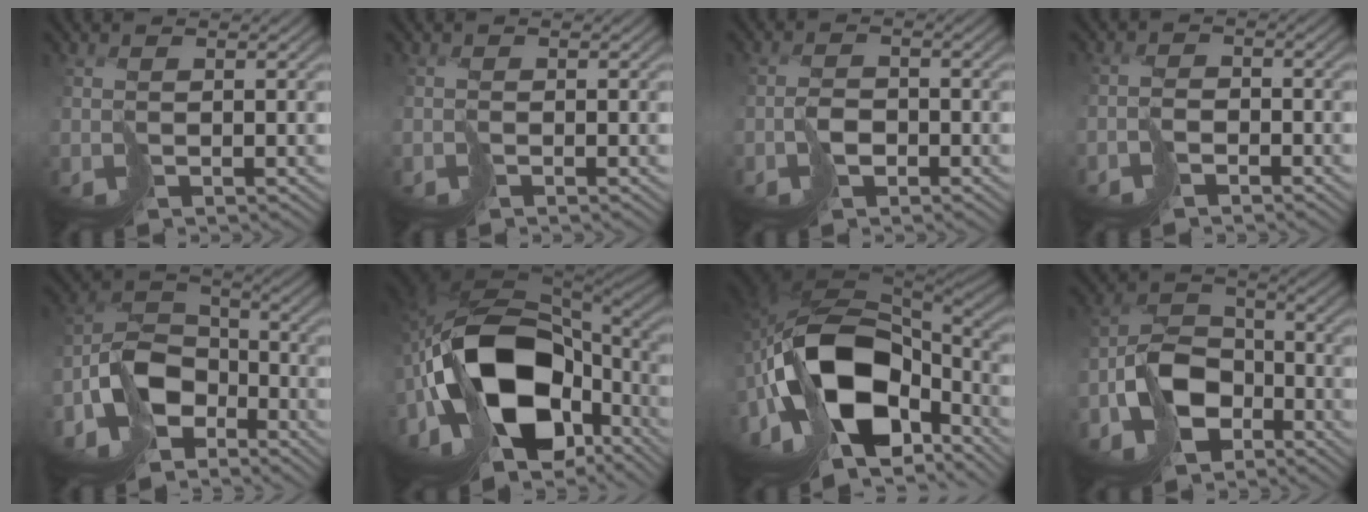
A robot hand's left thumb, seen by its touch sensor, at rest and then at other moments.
{"total": 0.5, "force": [-0.5, 0.1, -0.1], "torque": [0.009, 0.005, -0.013]}
{"total": 1.6, "force": [-1.2, 0.8, 0.6], "torque": [-0.004, 0.009, -0.027]}
{"total": 2.5, "force": [-2.3, 0.9, 0.2], "torque": [0.007, 0.007, -0.050]}
{"total": 11.9, "force": [-7.3, 7.0, 6.3], "torque": [-0.144, -0.011, -0.147]}
{"total": 19.9, "force": [-4.1, 11.7, 15.6], "torque": [-0.349, -0.030, -0.056]}
{"total": 19.0, "force": [-5.9, 10.8, 14.5], "torque": [-0.313, -0.024, -0.087]}
{"total": 9.4, "force": [-5.6, 5.9, 4.8], "torque": [-0.095, -0.004, -0.119]}